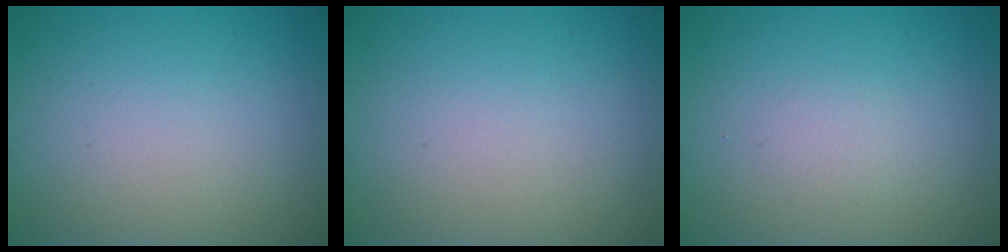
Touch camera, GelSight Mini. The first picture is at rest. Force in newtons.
{"total": 0.0}
{"total": 0.9, "press": 0.9, "slide": 0.1}